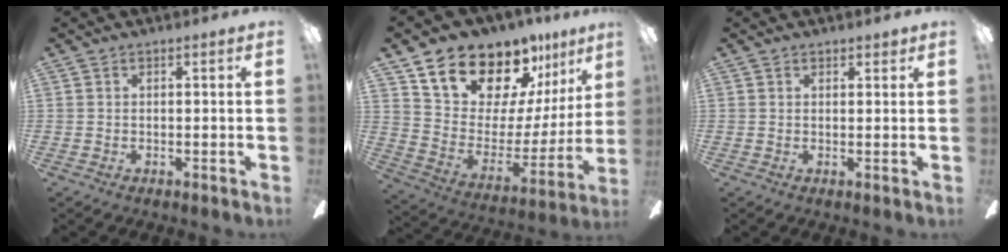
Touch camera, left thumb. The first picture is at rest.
{"total": 19.0, "force": [16.1, 8.0, 6.1], "torque": [-0.116, -0.126, 0.296]}
{"total": 1.5, "force": [1.2, 0.7, 0.4], "torque": [-0.001, -0.002, 0.021]}